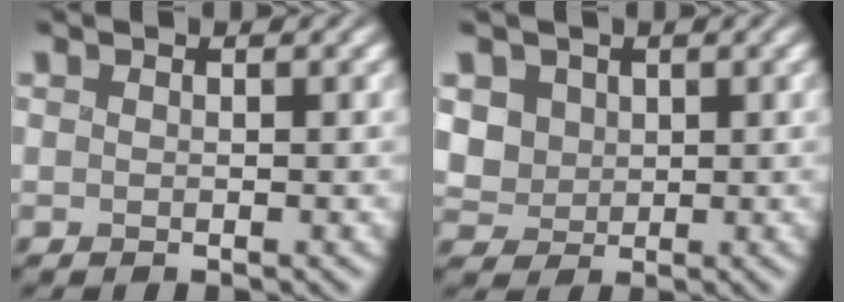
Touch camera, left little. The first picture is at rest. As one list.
[{"total": 3.5, "force": [0.4, 3.1, 1.5], "torque": [-0.045, -0.002, 0.007]}]